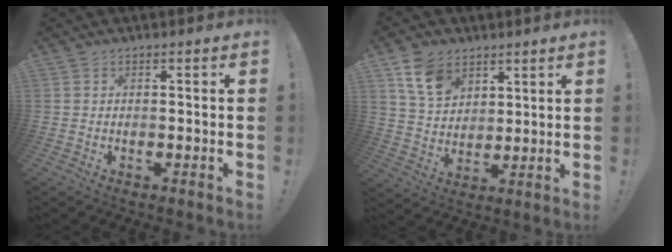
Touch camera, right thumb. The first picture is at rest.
{"total": 11.5, "force": [6.8, 7.6, 5.3], "torque": [-0.092, -0.028, 0.135]}